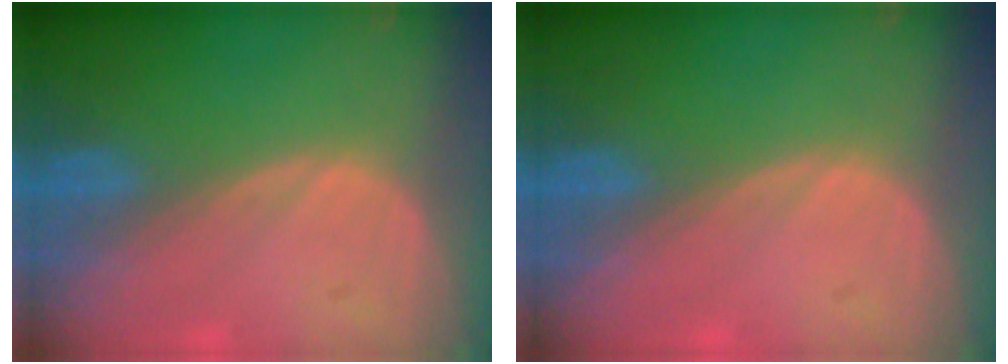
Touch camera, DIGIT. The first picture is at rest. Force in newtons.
{"total": 0.0}